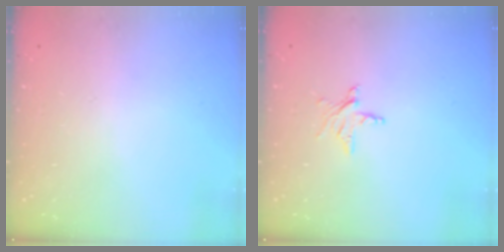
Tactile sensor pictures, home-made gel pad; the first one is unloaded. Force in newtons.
{"total": 3.7, "press": 3.7, "slide": 0.2}